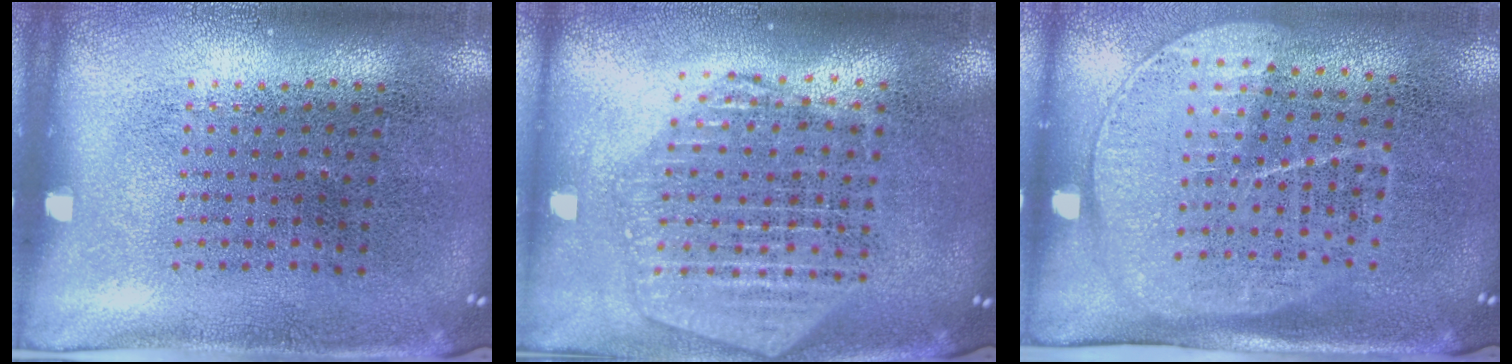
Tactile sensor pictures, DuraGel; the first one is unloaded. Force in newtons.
{"total": 2.3, "press": 2.0, "slide": 1.0}
{"total": 1.8, "press": 1.4, "slide": 1.0}